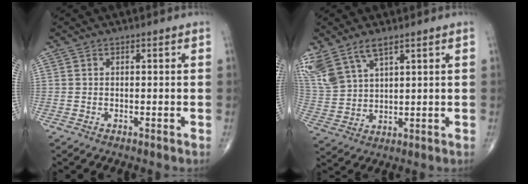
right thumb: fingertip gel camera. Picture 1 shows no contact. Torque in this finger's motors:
{"motor_torque": [0.30, 2.15, 0.99, 0.87, 0.10]}